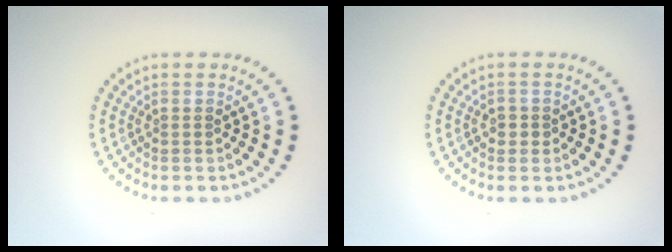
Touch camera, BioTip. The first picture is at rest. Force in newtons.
{"total": 1.1, "press": 1.0, "slide": 0.5}